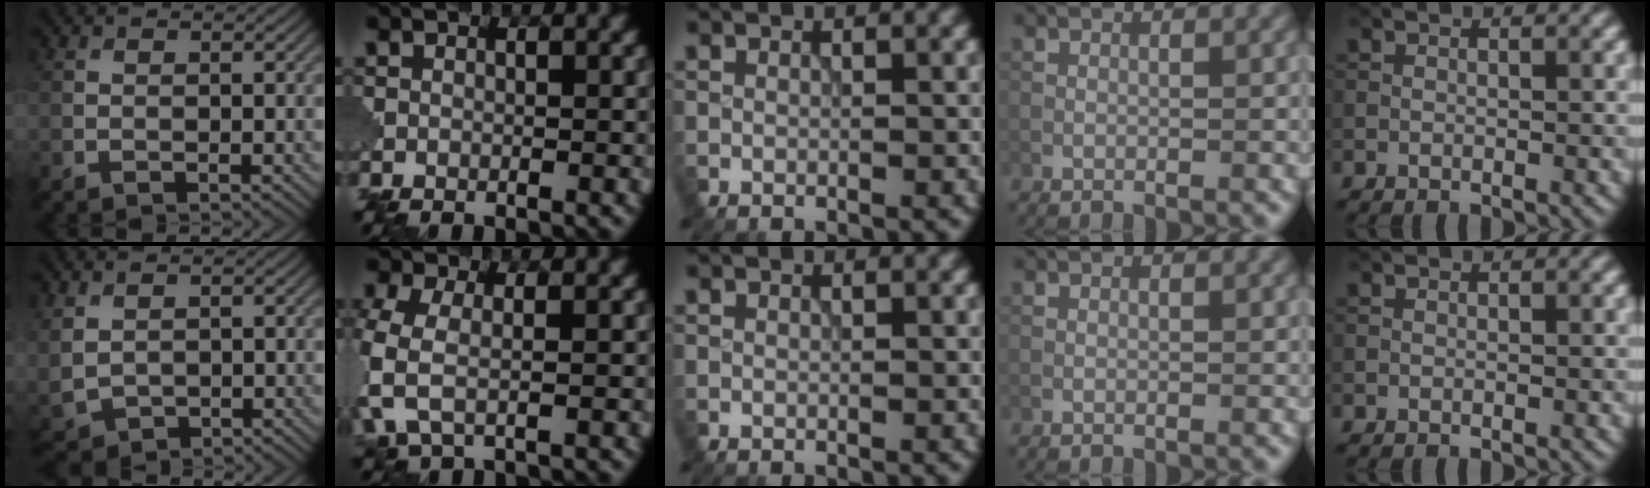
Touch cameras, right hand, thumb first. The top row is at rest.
{"thumb": {"total": 3.9, "force": [1.0, 2.9, 2.4], "torque": [-0.083, -0.012, 0.025]}, "index": {"total": 4.8, "force": [-1.2, 2.6, 3.8], "torque": [-0.110, -0.003, -0.031]}}